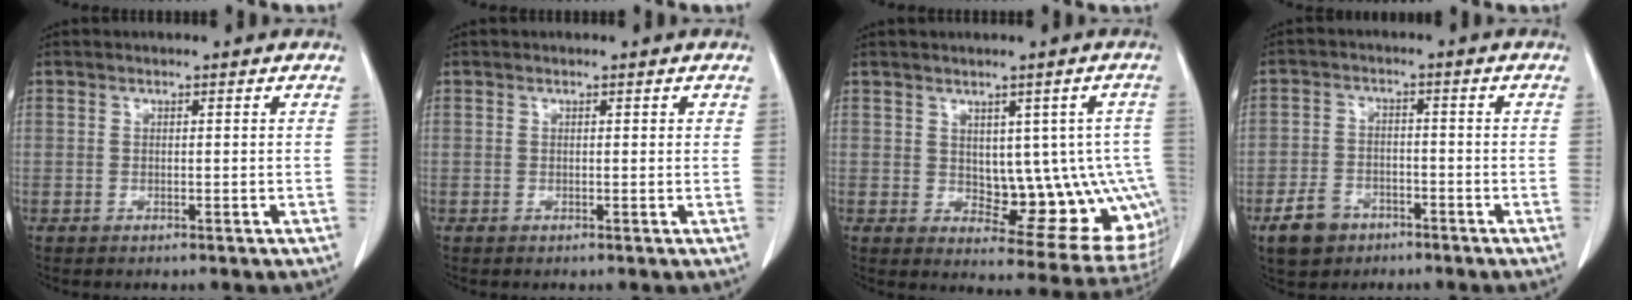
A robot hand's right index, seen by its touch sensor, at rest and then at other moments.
{"total": 0.7, "force": [0.3, 0.2, 0.6], "torque": [-0.009, 0.001, 0.005]}
{"total": 11.4, "force": [0.1, 5.9, 9.8], "torque": [-0.094, 0.009, 0.020]}
{"total": 5.9, "force": [-3.6, 4.0, 2.3], "torque": [-0.052, 0.003, -0.059]}